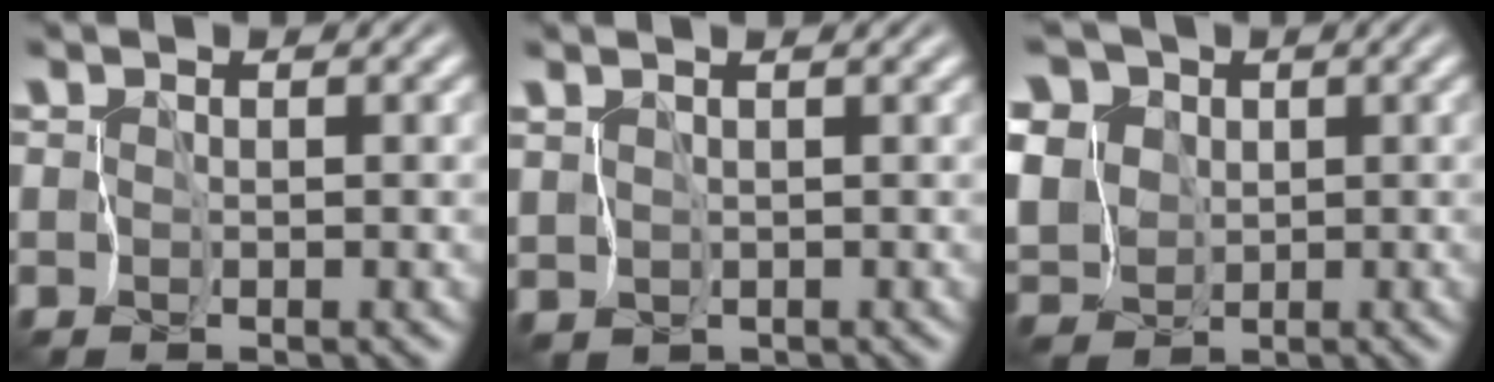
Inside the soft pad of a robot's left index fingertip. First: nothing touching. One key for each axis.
{"total": 0.7, "fx": 0.3, "fy": 0.6, "fz": 0.3, "tx": -0.015, "ty": -0.001, "tz": 0.005}
{"total": 10.6, "fx": 1.0, "fy": 9.2, "fz": 5.1, "tx": -0.135, "ty": 0.020, "tz": -0.015}